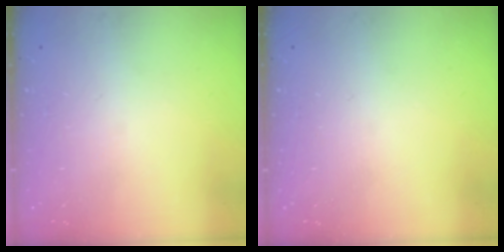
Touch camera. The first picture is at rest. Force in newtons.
{"total": 0.0}